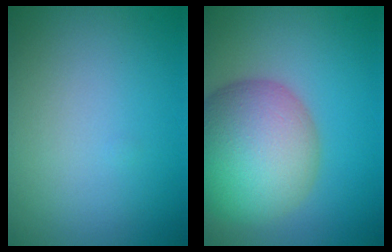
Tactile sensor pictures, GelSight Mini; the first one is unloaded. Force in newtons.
{"total": 11.4, "press": 11.4, "slide": 0.6}